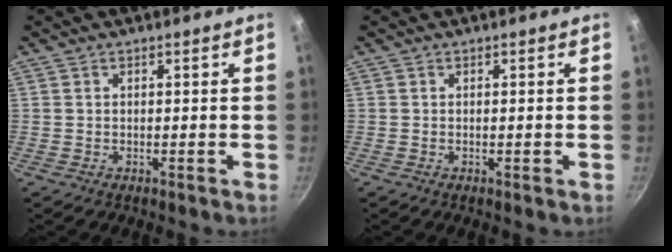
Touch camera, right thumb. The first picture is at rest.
{"total": 0.6, "force": [-0.2, 0.0, 0.6], "torque": [-0.011, 0.000, -0.004]}